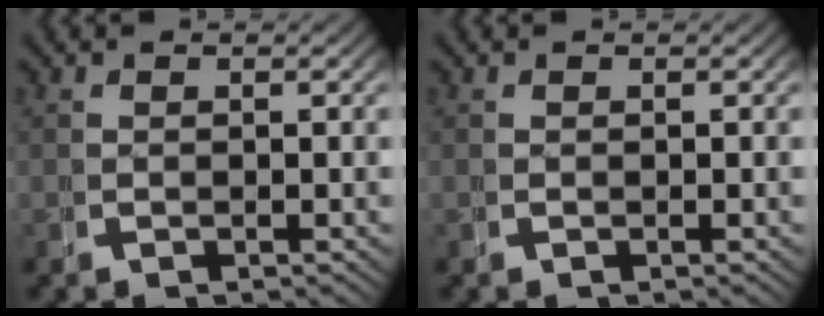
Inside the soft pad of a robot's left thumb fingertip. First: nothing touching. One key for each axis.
{"total": 0.0}